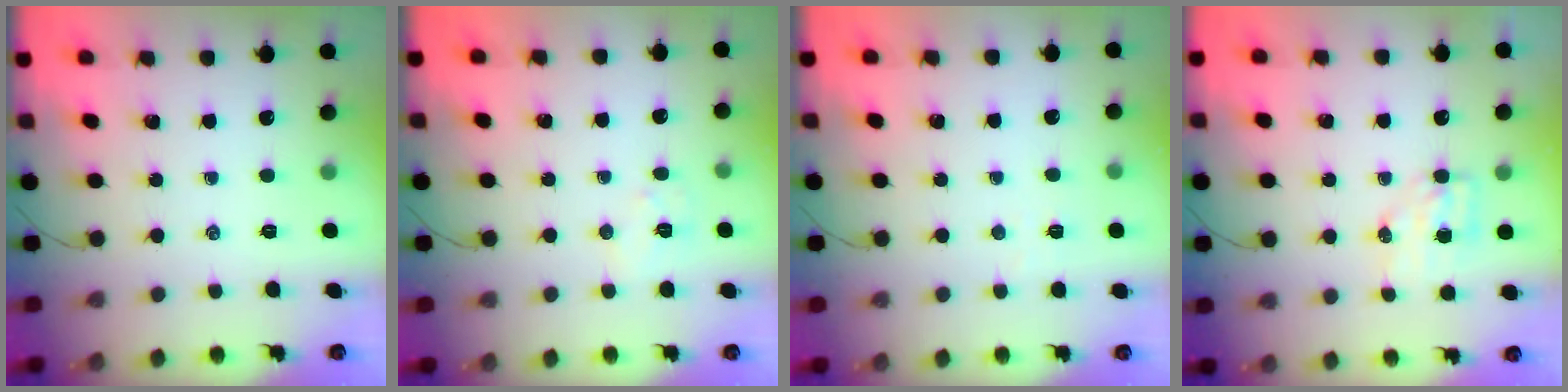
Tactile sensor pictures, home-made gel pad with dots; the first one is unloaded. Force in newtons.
{"total": 5.7, "press": 5.6, "slide": 0.9}
{"total": 2.9, "press": 2.8, "slide": 0.6}
{"total": 4.9, "press": 4.8, "slide": 0.7}